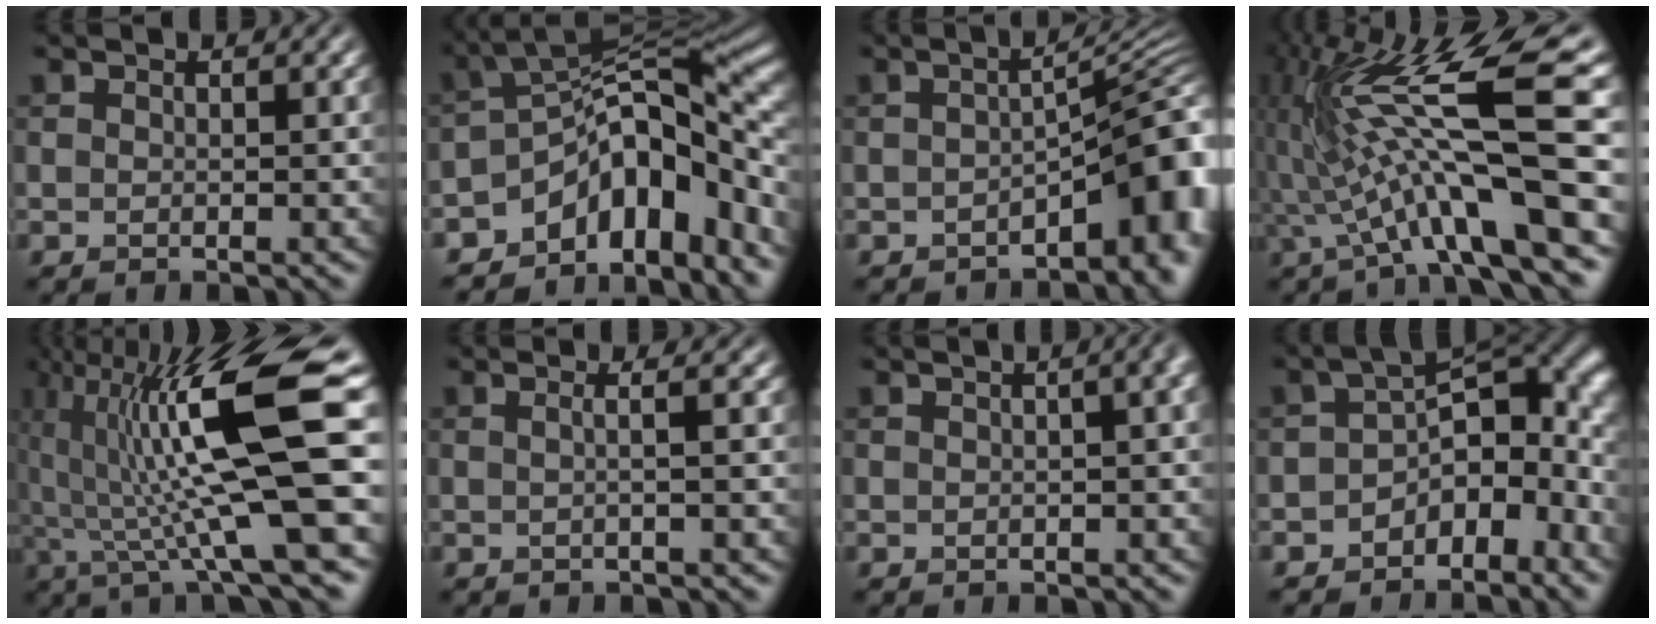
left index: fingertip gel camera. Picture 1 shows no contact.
{"total": 11.4, "force": [-6.2, 5.7, 7.7], "torque": [-0.093, 0.005, -0.107]}
{"total": 8.4, "force": [-3.2, 3.1, 7.0], "torque": [-0.073, 0.002, -0.049]}
{"total": 12.6, "force": [-0.8, 2.2, 12.4], "torque": [-0.222, 0.020, -0.009]}
{"total": 14.2, "force": [2.2, 2.6, 13.7], "torque": [-0.239, 0.014, 0.041]}
{"total": 2.3, "force": [0.4, 1.1, 2.0], "torque": [-0.015, -0.001, -0.021]}
{"total": 7.2, "force": [1.3, 3.8, 6.0], "torque": [-0.023, 0.038, -0.008]}
{"total": 9.2, "force": [-2.8, 5.6, 6.8], "torque": [-0.067, 0.004, -0.056]}